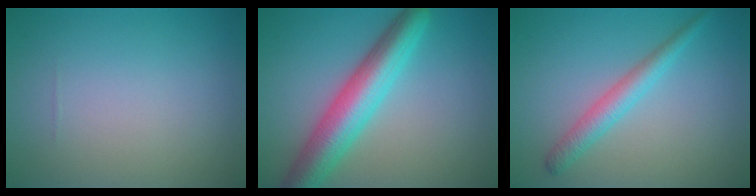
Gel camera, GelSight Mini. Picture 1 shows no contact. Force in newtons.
{"total": 6.9, "press": 6.9, "slide": 0.2}
{"total": 2.6, "press": 2.6, "slide": 0.1}